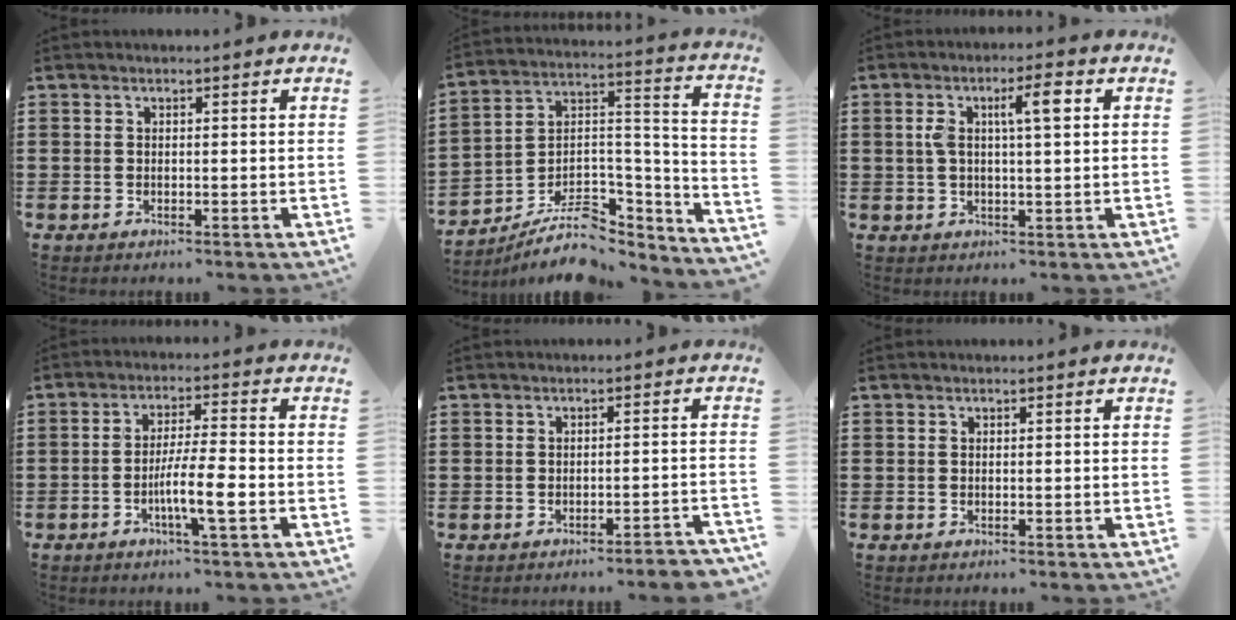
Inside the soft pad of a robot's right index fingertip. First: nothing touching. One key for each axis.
{"total": 9.0, "fx": -5.6, "fy": 5.0, "fz": 4.9, "tx": -0.090, "ty": 0.006, "tz": -0.099}
{"total": 5.8, "fx": 1.6, "fy": 1.4, "fz": 5.4, "tx": -0.100, "ty": 0.007, "tz": 0.020}
{"total": 6.9, "fx": -2.4, "fy": 0.4, "fz": 6.5, "tx": -0.121, "ty": -0.009, "tz": -0.046}
{"total": 2.1, "fx": -1.9, "fy": -0.2, "fz": 0.8, "tx": -0.016, "ty": -0.003, "tz": -0.039}
{"total": 0.0}